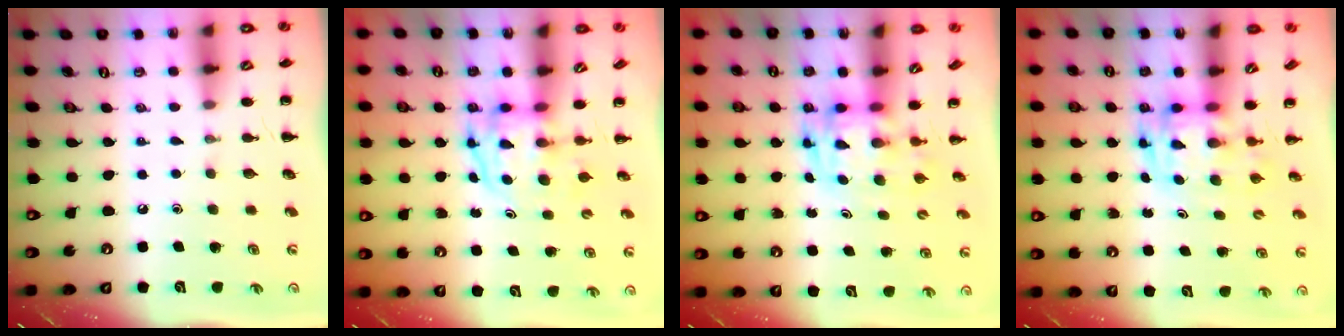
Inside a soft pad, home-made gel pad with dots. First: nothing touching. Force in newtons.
{"total": 3.8, "press": 3.8, "slide": 0.6}
{"total": 2.9, "press": 2.9, "slide": 0.6}
{"total": 2.9, "press": 2.9, "slide": 0.6}